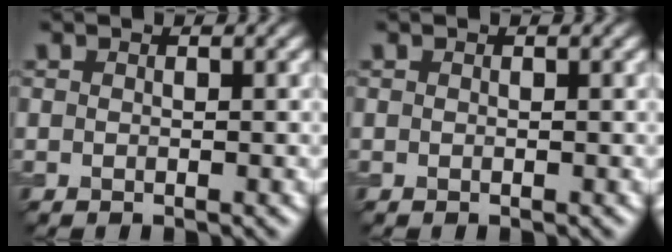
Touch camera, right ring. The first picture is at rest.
{"total": 0.0}